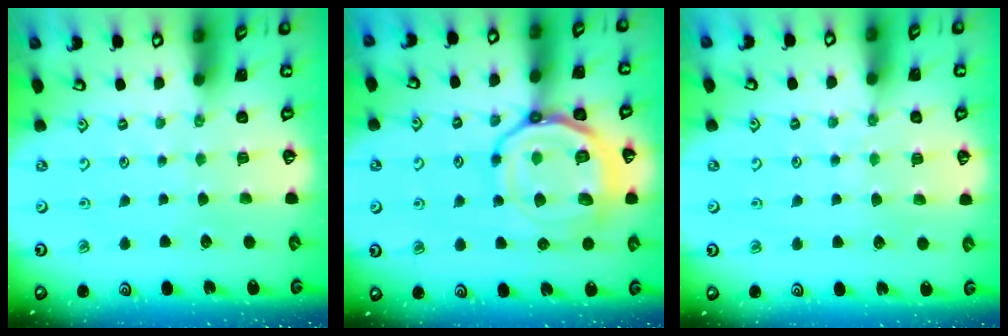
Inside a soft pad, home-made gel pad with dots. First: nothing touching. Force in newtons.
{"total": 17.7, "press": 17.6, "slide": 1.8}
{"total": 6.7, "press": 6.6, "slide": 0.8}